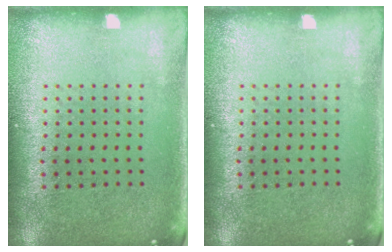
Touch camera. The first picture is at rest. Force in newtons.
{"total": 0.0}